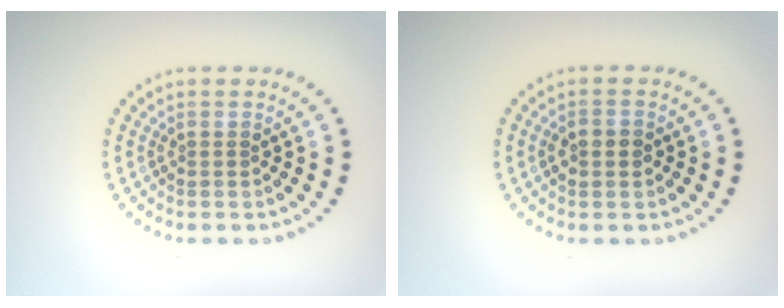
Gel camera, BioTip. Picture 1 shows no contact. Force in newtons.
{"total": 2.2, "press": 2.2, "slide": 0.1}